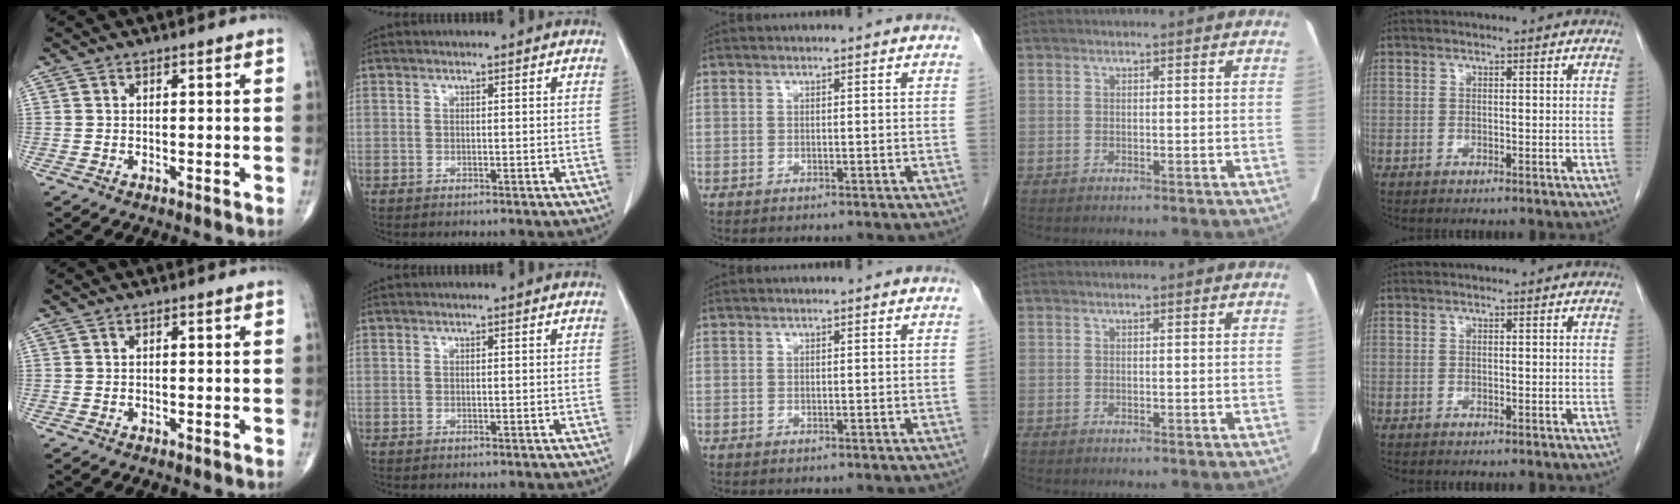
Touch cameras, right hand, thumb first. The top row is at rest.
{}